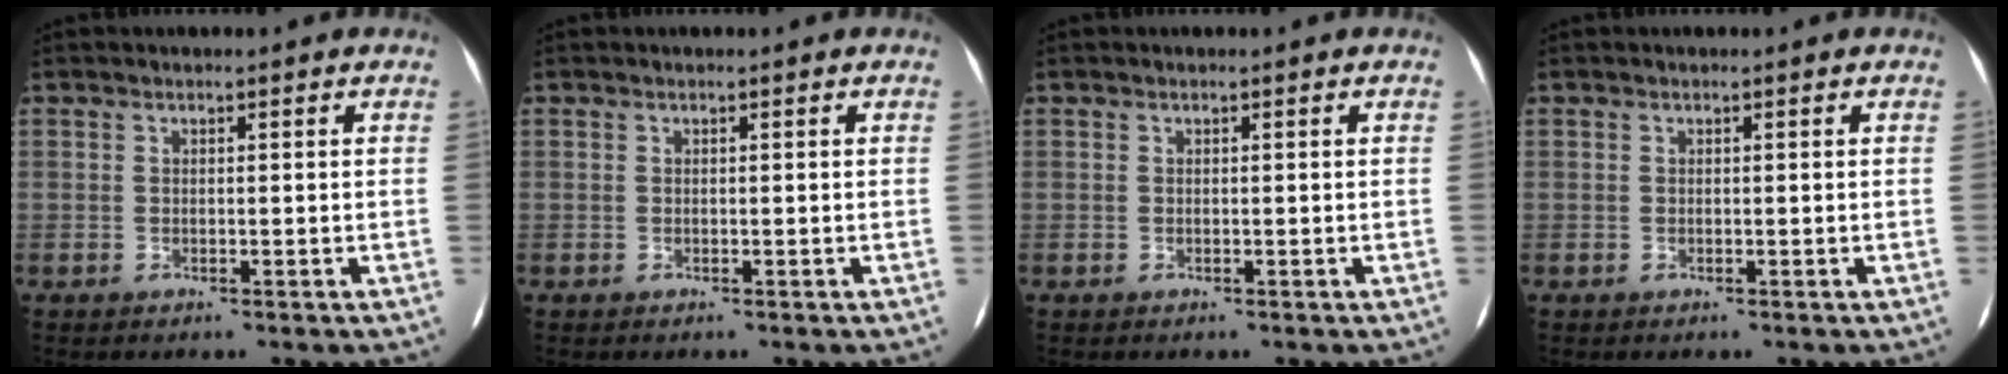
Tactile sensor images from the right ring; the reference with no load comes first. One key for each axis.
{"total": 0.0}
{"total": 0.0}
{"total": 0.0}